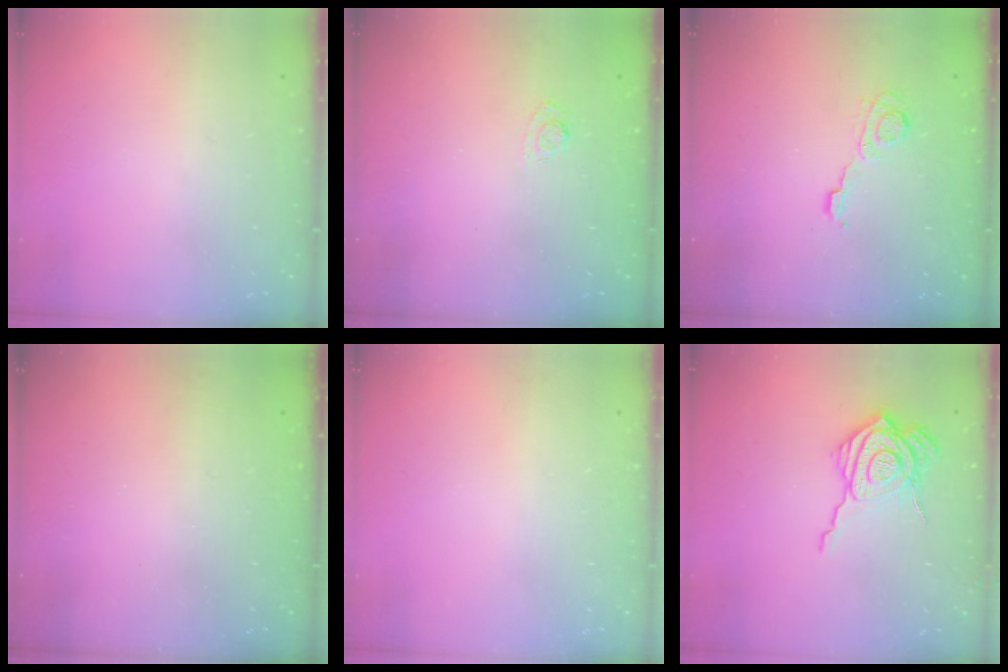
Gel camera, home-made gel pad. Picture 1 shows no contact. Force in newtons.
{"total": 2.7, "press": 2.3, "slide": 1.5}
{"total": 4.9, "press": 4.9, "slide": 0.3}
{"total": 2.6, "press": 2.5, "slide": 0.9}
{"total": 0.0}
{"total": 15.0, "press": 14.8, "slide": 1.8}